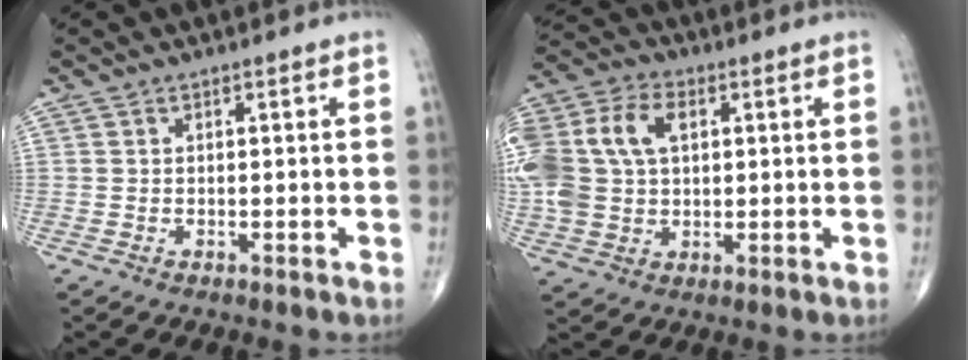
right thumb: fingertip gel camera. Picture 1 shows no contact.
{"total": 21.3, "force": [4.6, 14.8, 14.6], "torque": [-0.355, 0.042, 0.090]}